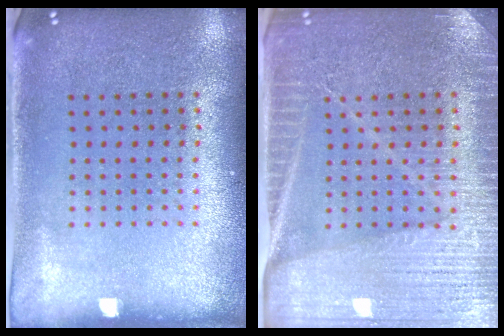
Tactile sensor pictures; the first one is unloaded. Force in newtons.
{"total": 4.0, "press": 3.7, "slide": 1.4}